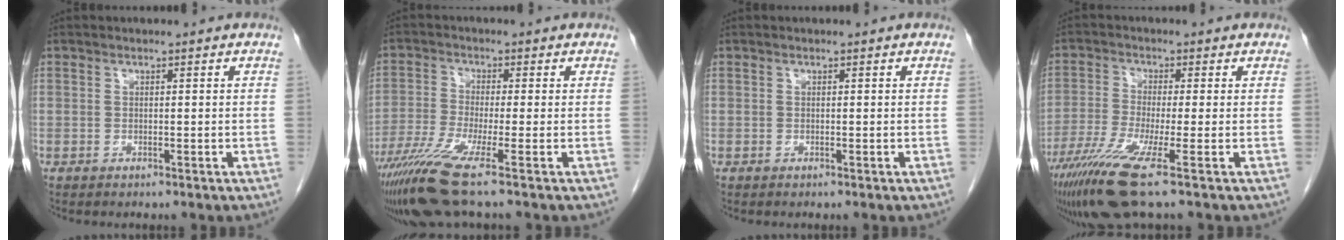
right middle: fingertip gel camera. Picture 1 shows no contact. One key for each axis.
{"total": 8.5, "fx": -5.4, "fy": -0.6, "fz": 6.4, "tx": -0.129, "ty": -0.028, "tz": -0.103}
{"total": 0.0}
{"total": 9.1, "fx": -5.2, "fy": -0.3, "fz": 7.4, "tx": -0.144, "ty": -0.029, "tz": -0.098}